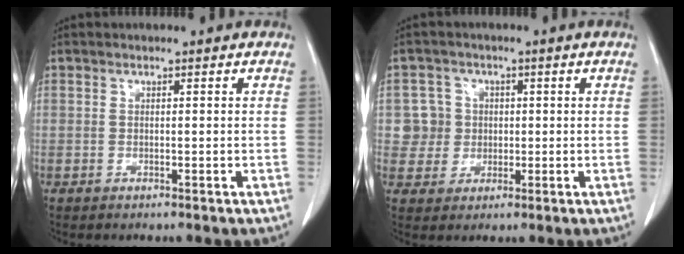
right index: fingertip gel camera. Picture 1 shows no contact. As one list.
[{"total": 4.7, "force": [0.5, 4.7, -0.1], "torque": [0.012, 0.015, 0.014]}]